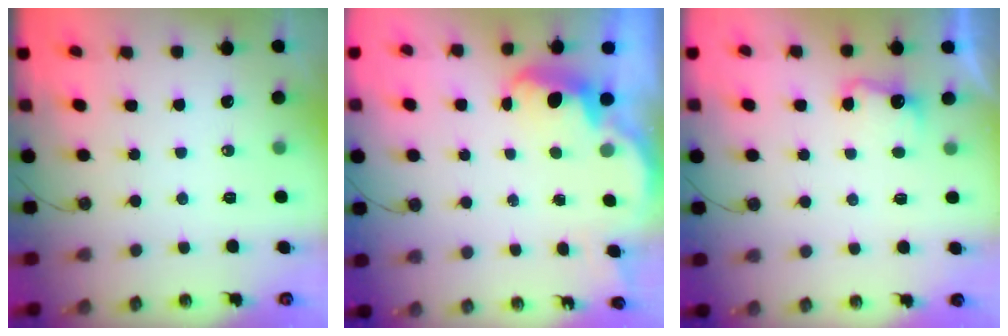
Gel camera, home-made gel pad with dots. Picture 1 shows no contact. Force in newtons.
{"total": 3.5, "press": 3.5, "slide": 0.7}
{"total": 3.0, "press": 2.8, "slide": 1.0}